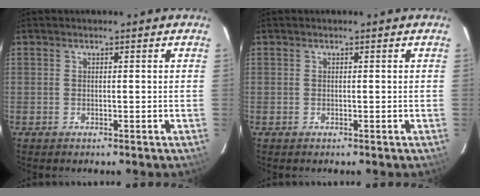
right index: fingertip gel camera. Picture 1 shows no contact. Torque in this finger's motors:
{"motor_torque": [0.00, 0.00, 0.00, 0.00]}